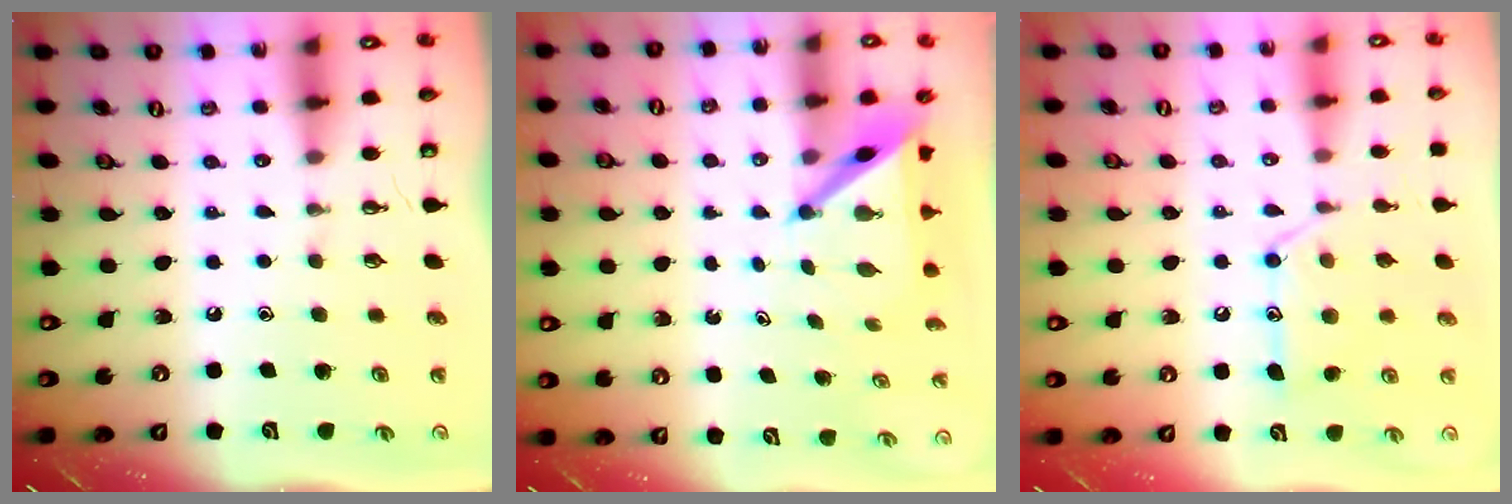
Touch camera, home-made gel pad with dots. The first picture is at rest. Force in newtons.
{"total": 5.2, "press": 5.2, "slide": 0.5}
{"total": 13.5, "press": 13.4, "slide": 1.1}